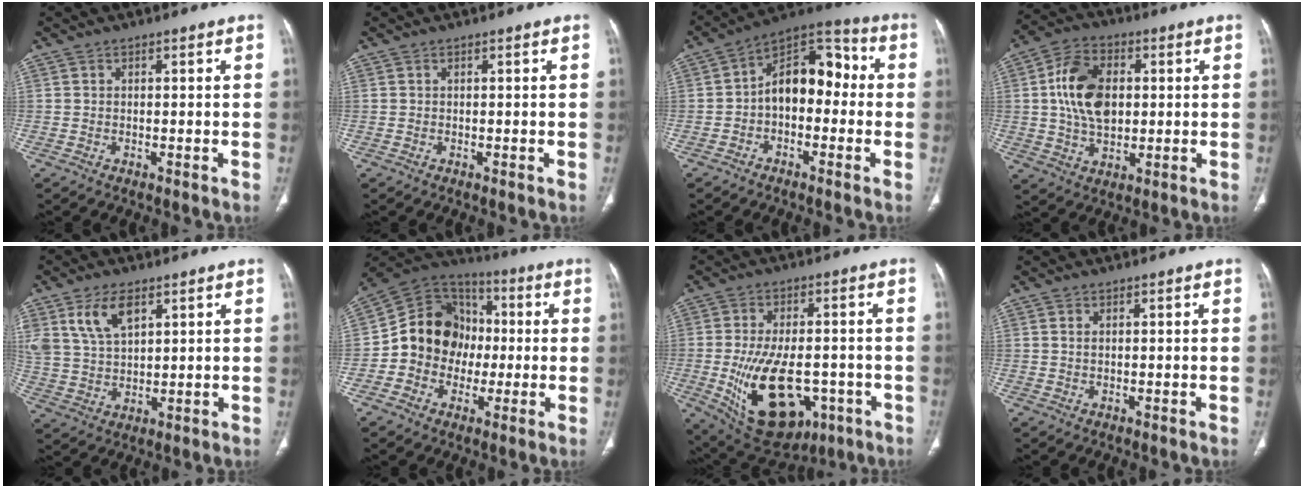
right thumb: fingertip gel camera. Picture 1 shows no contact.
{"total": 0.0}
{"total": 12.7, "force": [-0.8, 8.2, 9.7], "torque": [-0.110, 0.047, -0.030]}
{"total": 13.0, "force": [1.7, 8.6, 9.6], "torque": [-0.160, 0.005, 0.030]}
{"total": 9.2, "force": [4.7, 5.0, 6.1], "torque": [-0.112, -0.015, 0.102]}
{"total": 15.5, "force": [-1.3, 13.5, 7.6], "torque": [-0.090, 0.036, -0.031]}
{"total": 18.9, "force": [-5.1, 10.7, 14.8], "torque": [-0.245, 0.003, -0.050]}
{"total": 1.0, "force": [0.4, 0.5, 0.8], "torque": [-0.020, 0.004, 0.013]}